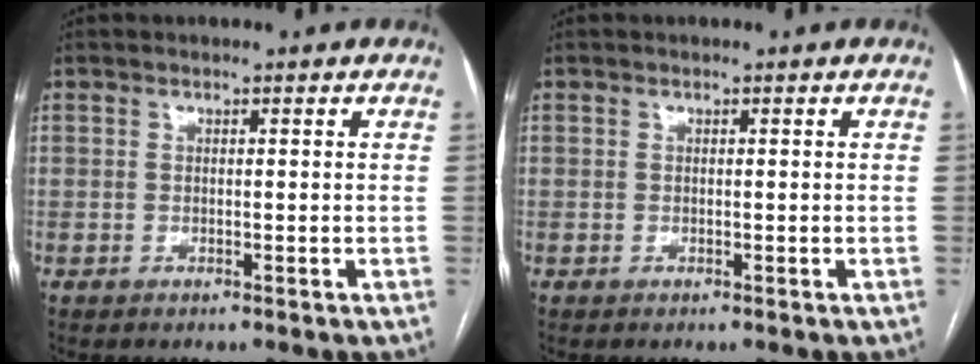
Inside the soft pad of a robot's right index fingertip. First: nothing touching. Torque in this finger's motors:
{"motor_torque": [0.00, 0.00, 0.00, 0.00]}